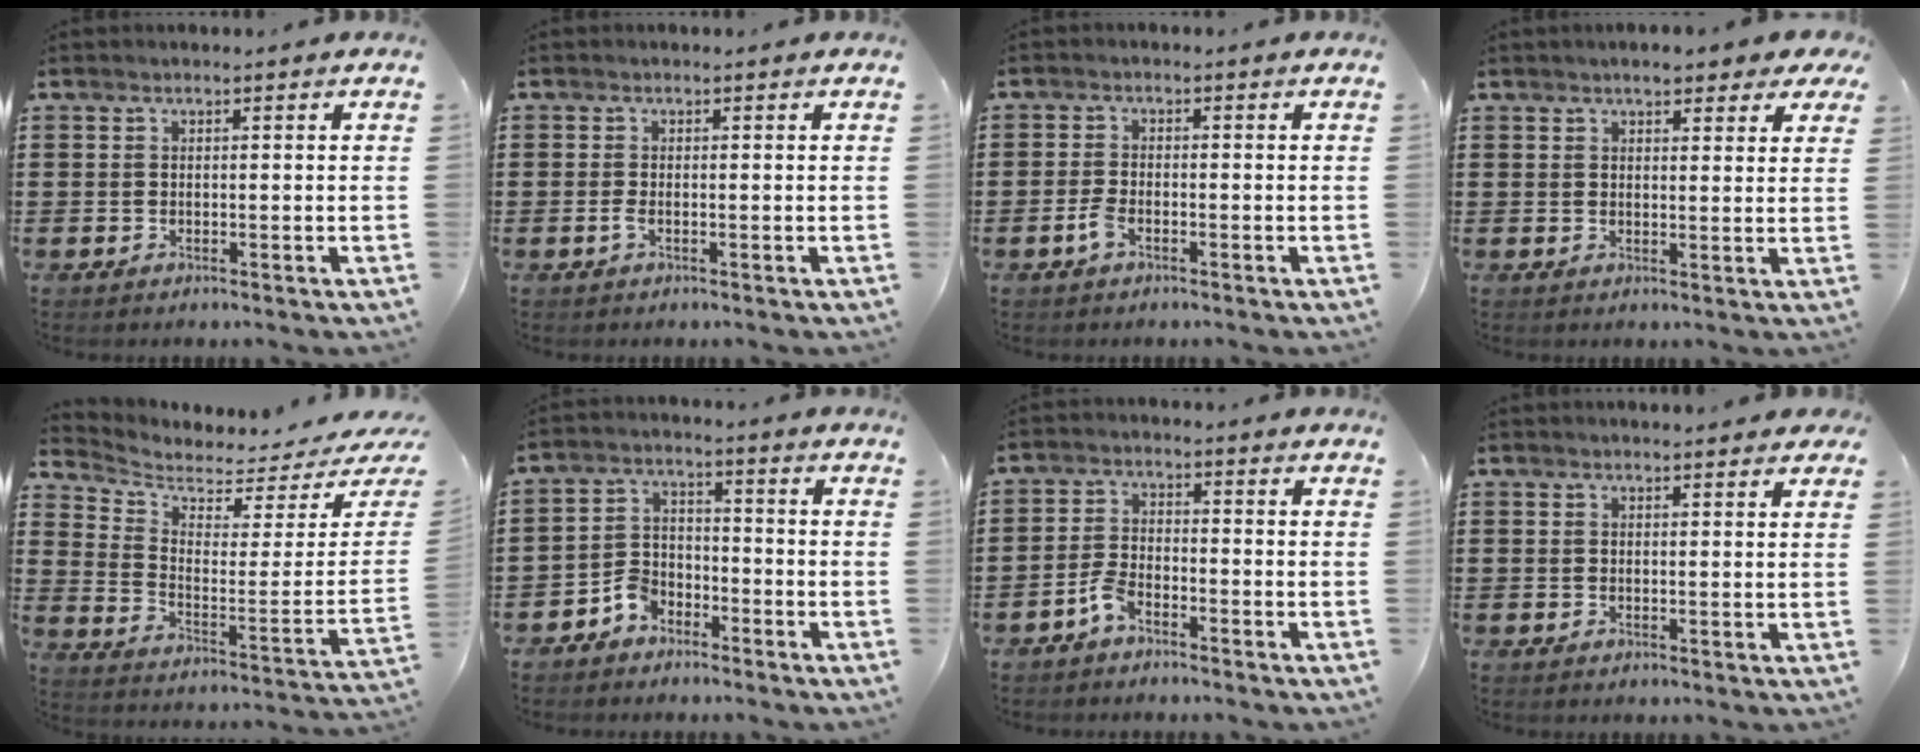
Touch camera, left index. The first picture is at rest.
{"total": 1.0, "force": [-0.3, 0.2, 1.0], "torque": [-0.027, -0.005, -0.007]}
{"total": 2.4, "force": [-1.2, 0.8, 1.9], "torque": [-0.056, -0.006, -0.029]}
{"total": 3.9, "force": [3.3, 1.0, 1.9], "torque": [-0.039, -0.001, 0.058]}
{"total": 3.4, "force": [3.2, 0.5, 0.8], "torque": [-0.042, -0.041, 0.051]}
{"total": 4.4, "force": [-3.5, 2.4, 1.2], "torque": [-0.031, 0.013, -0.070]}
{"total": 3.3, "force": [-2.5, 1.2, 1.8], "torque": [-0.049, 0.004, -0.052]}
{"total": 1.6, "force": [1.5, 0.2, 0.5], "torque": [-0.014, 0.003, 0.030]}